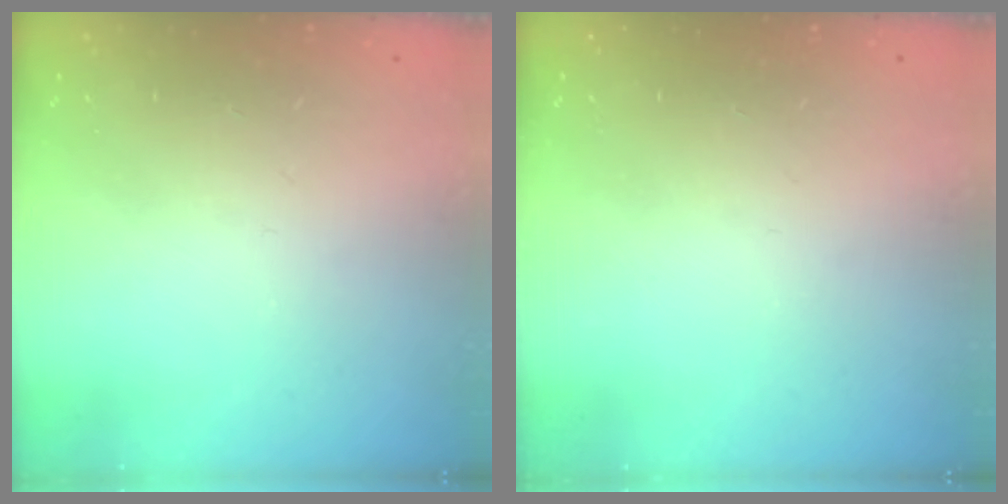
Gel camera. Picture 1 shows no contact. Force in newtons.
{"total": 0.0}